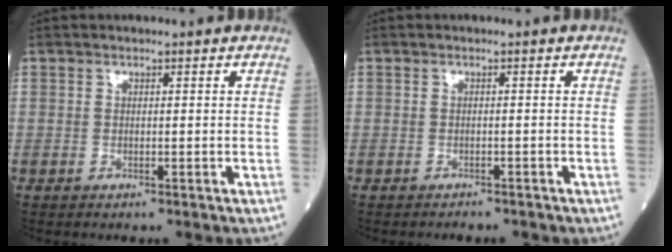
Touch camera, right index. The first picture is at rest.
{"total": 2.7, "force": [-2.4, 0.9, 0.9], "torque": [-0.013, -0.004, -0.025]}